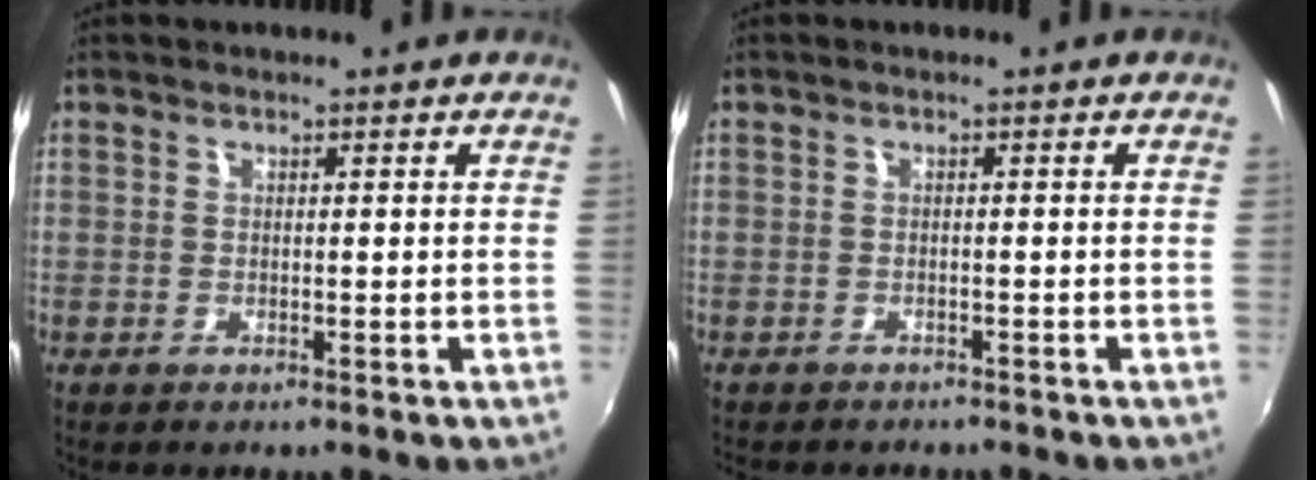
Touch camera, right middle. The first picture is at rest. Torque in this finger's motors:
{"motor_torque": [1.03, -1.11, 0.09, 0.06]}